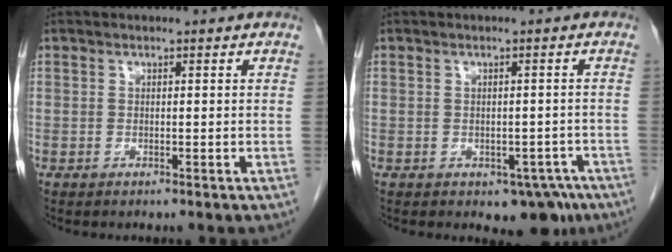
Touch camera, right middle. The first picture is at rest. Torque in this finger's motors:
{"motor_torque": [0.49, -0.22, 0.02, 0.03]}